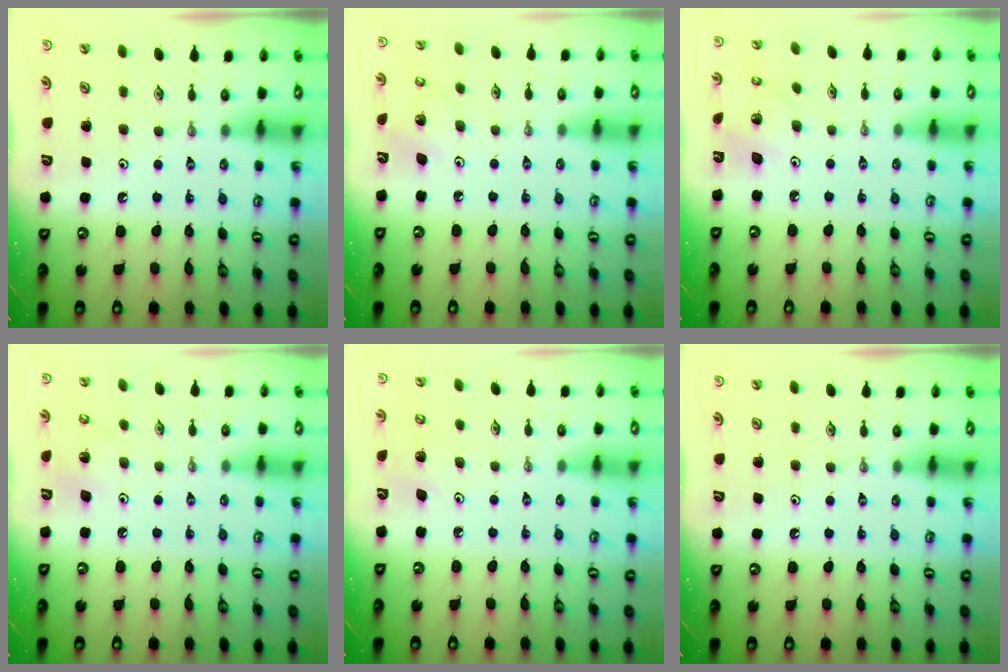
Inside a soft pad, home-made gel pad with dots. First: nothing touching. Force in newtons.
{"total": 4.4, "press": 4.4, "slide": 0.2}
{"total": 4.0, "press": 4.0, "slide": 0.4}
{"total": 5.4, "press": 5.4, "slide": 0.9}
{"total": 3.7, "press": 3.6, "slide": 0.3}
{"total": 0.0}